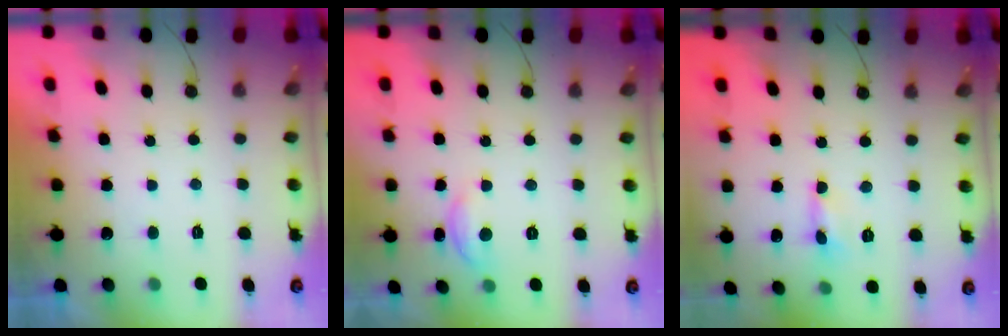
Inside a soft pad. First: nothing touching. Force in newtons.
{"total": 6.4, "press": 6.4, "slide": 0.5}
{"total": 0.0}